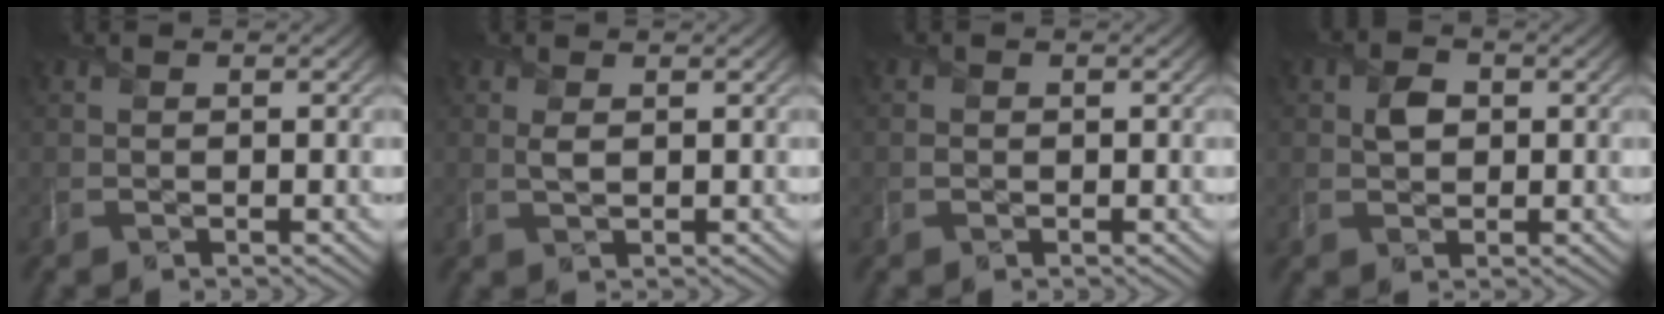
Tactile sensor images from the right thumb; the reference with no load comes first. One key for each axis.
{"total": 1.4, "fx": 0.4, "fy": 0.7, "fz": 1.1, "tx": -0.028, "ty": -0.004, "tz": 0.007}
{"total": 0.7, "fx": -0.2, "fy": 0.7, "fz": 0.1, "tx": 0.000, "ty": -0.005, "tz": -0.006}
{"total": 2.7, "fx": 0.4, "fy": 2.1, "fz": 1.6, "tx": -0.035, "ty": 0.000, "tz": 0.002}